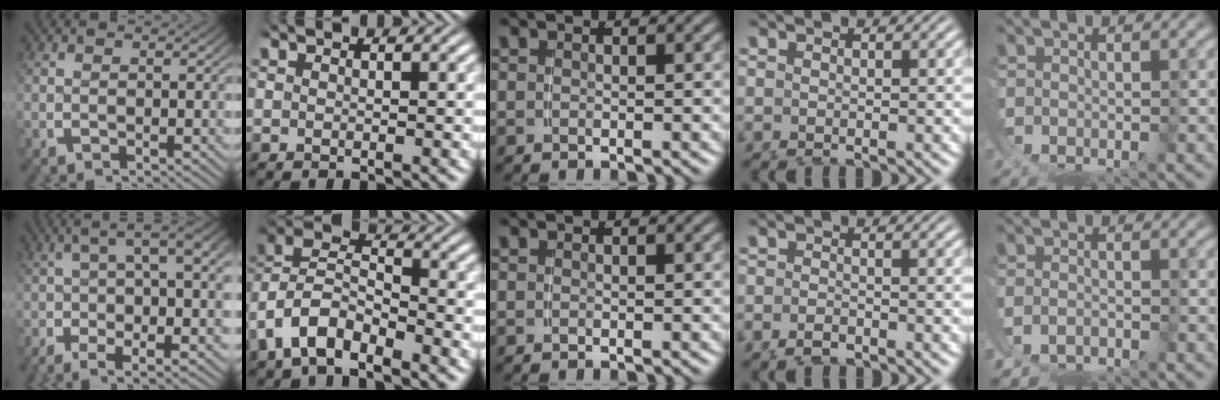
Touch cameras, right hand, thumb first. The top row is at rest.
{"thumb": {"total": 9.0, "force": [0.3, 3.9, 8.1], "torque": [-0.098, 0.016, -0.005]}, "index": {"total": 7.5, "force": [0.0, 6.5, 3.7], "torque": [-0.111, -0.010, -0.014]}, "ring": {"total": 0.8, "force": [-0.8, 0.0, 0.0], "torque": [0.002, 0.000, -0.014]}, "little": {"total": 3.5, "force": [-1.7, 3.1, 0.5], "torque": [-0.038, -0.022, -0.024]}}